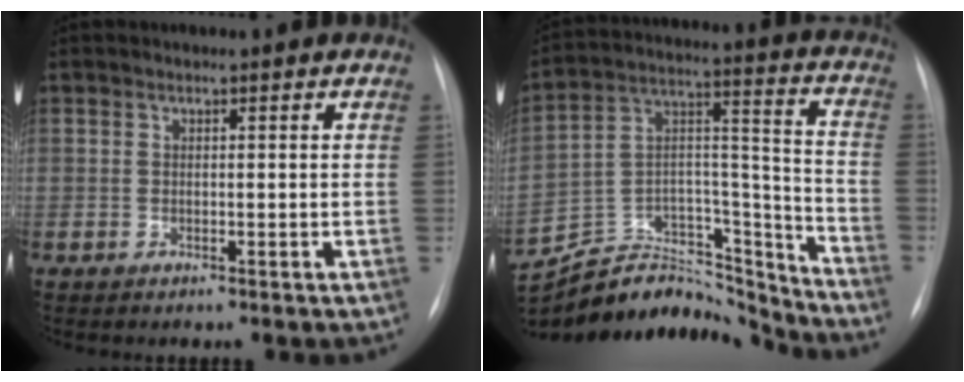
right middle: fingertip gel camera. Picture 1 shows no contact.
{"total": 23.1, "force": [-21.7, 6.4, 4.7], "torque": [-0.128, 0.041, -0.348]}